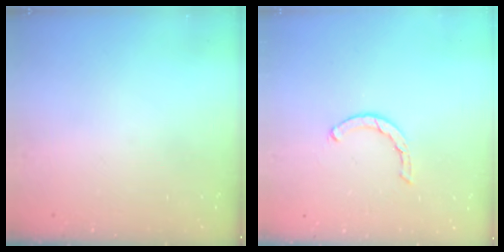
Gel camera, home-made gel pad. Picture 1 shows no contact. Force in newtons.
{"total": 2.0, "press": 2.0, "slide": 0.2}